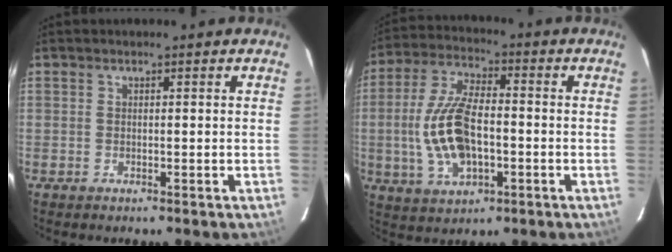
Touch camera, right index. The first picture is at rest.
{"total": 13.8, "force": [-2.1, 6.7, 11.8], "torque": [-0.251, 0.002, -0.033]}